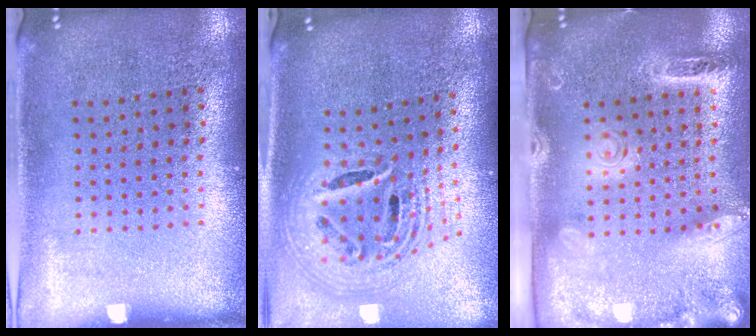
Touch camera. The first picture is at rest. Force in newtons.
{"total": 2.5, "press": 1.8, "slide": 1.7}
{"total": 2.5, "press": 2.0, "slide": 1.5}